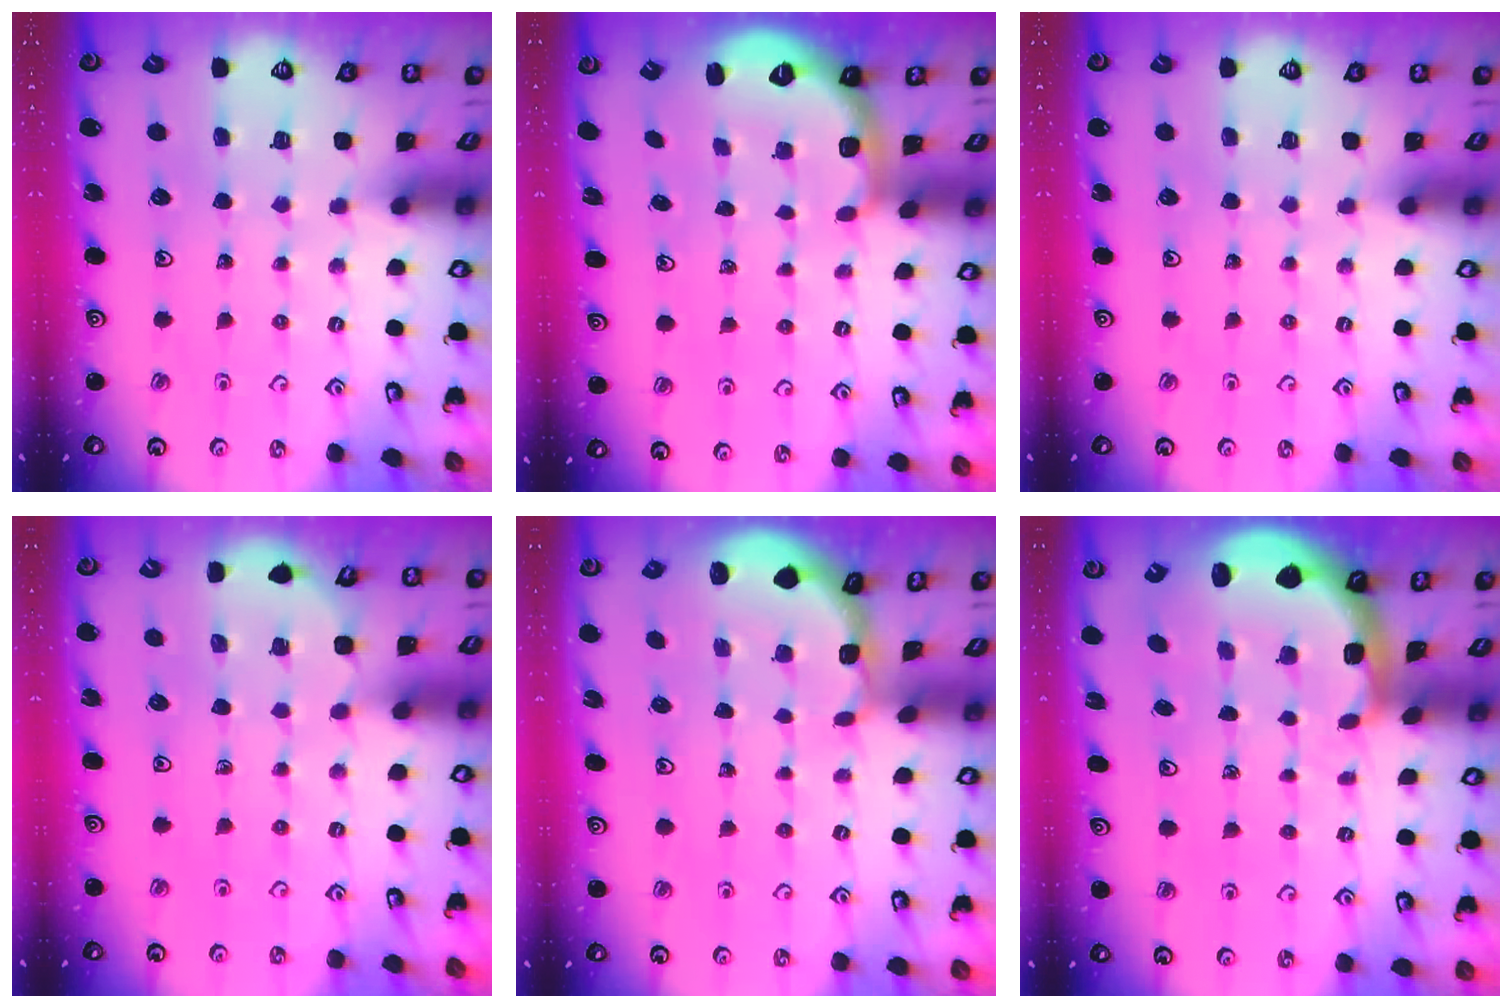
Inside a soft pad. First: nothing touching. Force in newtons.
{"total": 2.6, "press": 1.5, "slide": 2.1}
{"total": 0.0}
{"total": 2.7, "press": 2.6, "slide": 0.8}
{"total": 2.6, "press": 2.6, "slide": 0.3}
{"total": 3.5, "press": 3.2, "slide": 1.5}